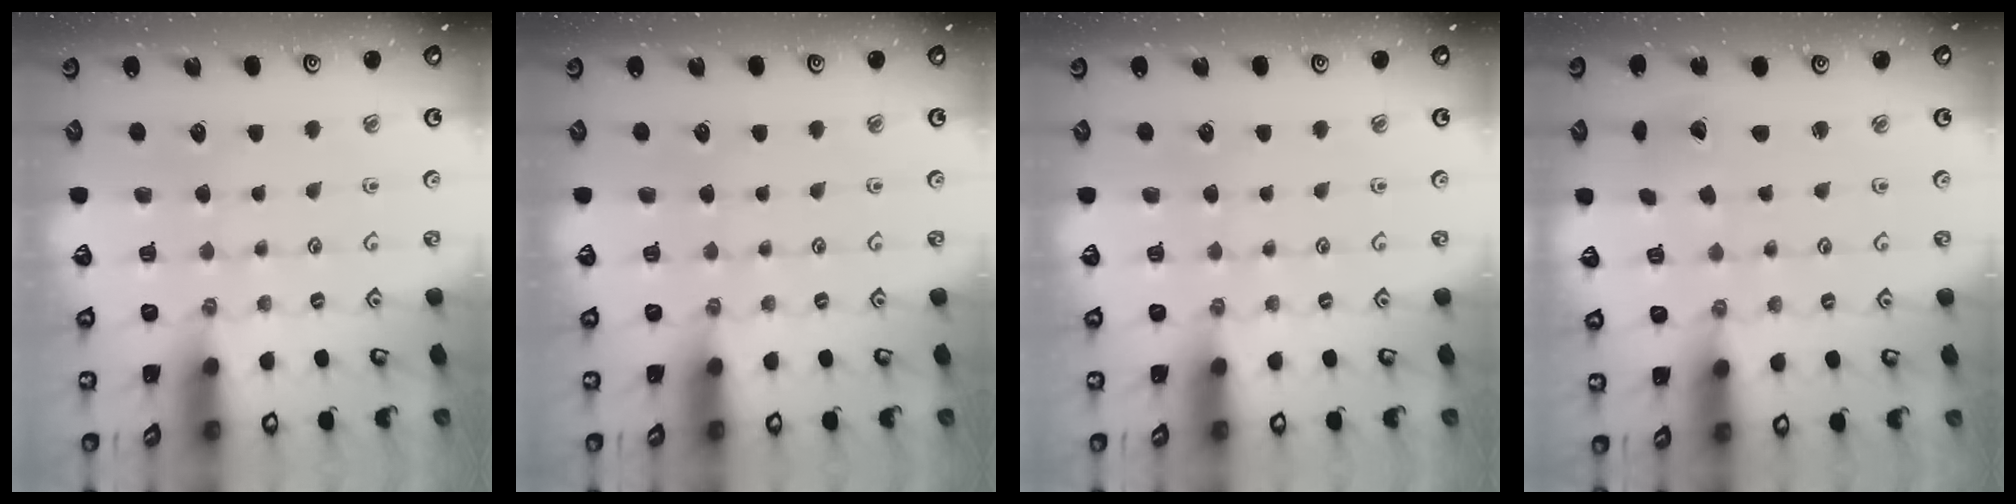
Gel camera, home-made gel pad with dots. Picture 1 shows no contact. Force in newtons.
{"total": 0.0}
{"total": 0.0}
{"total": 2.0, "press": 2.0, "slide": 0.3}